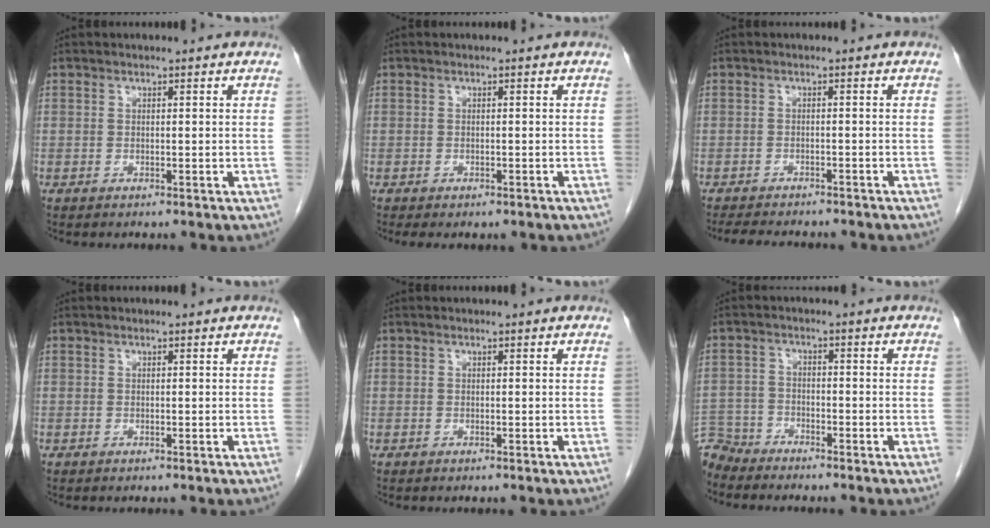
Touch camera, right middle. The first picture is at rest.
{"total": 2.4, "force": [-1.8, 1.1, 1.2], "torque": [-0.013, -0.004, -0.016]}
{"total": 9.2, "force": [-8.1, 2.1, 3.8], "torque": [-0.057, -0.006, -0.106]}
{"total": 0.0}
{"total": 0.0}
{"total": 5.7, "force": [-5.5, 1.4, -0.4], "torque": [0.011, -0.004, -0.108]}